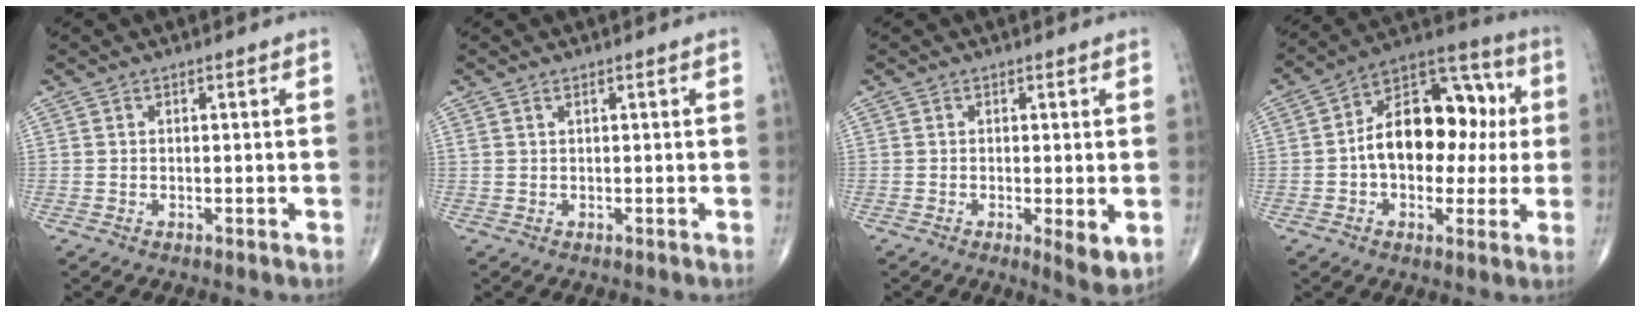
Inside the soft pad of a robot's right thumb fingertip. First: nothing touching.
{"total": 0.6, "force": [0.4, 0.2, 0.4], "torque": [-0.009, 0.006, 0.010]}
{"total": 4.3, "force": [-0.8, 1.2, 4.0], "torque": [-0.064, -0.015, -0.015]}
{"total": 18.1, "force": [0.6, 11.5, 14.0], "torque": [-0.169, 0.043, 0.003]}